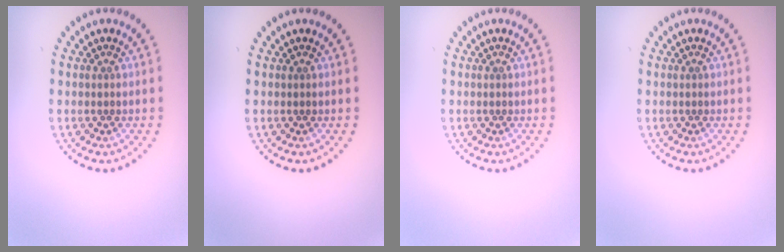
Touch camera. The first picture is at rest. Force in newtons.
{"total": 0.0}
{"total": 0.0}
{"total": 0.0}